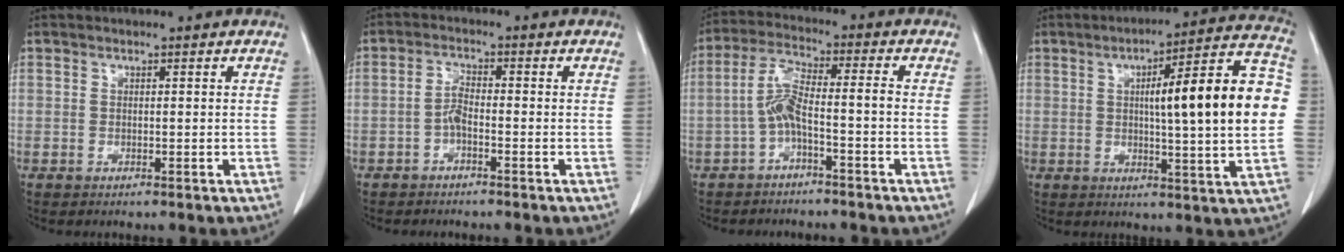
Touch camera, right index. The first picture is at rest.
{"total": 2.4, "force": [-1.1, 0.6, 2.0], "torque": [-0.038, 0.005, -0.021]}
{"total": 6.0, "force": [-2.0, 0.6, 5.6], "torque": [-0.115, 0.026, -0.037]}
{"total": 18.2, "force": [1.5, 1.1, 18.1], "torque": [-0.247, 0.026, 0.014]}